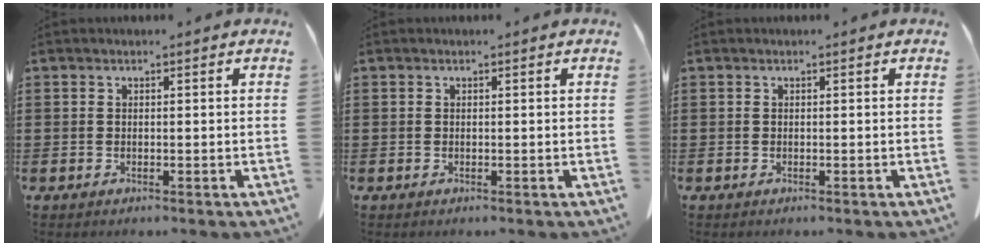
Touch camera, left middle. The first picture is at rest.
{"total": 0.0}
{"total": 0.0}